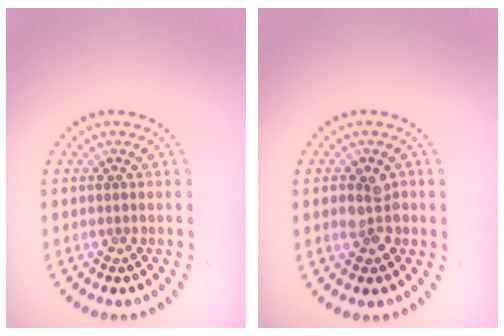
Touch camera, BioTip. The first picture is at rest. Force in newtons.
{"total": 2.4, "press": 2.4, "slide": 0.1}